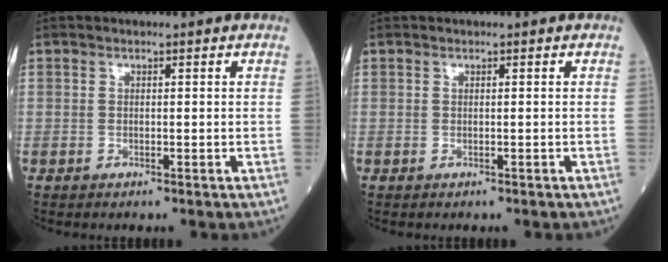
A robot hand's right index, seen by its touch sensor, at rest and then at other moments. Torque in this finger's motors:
{"motor_torque": [0.08, -0.04, 0.05, -0.01]}